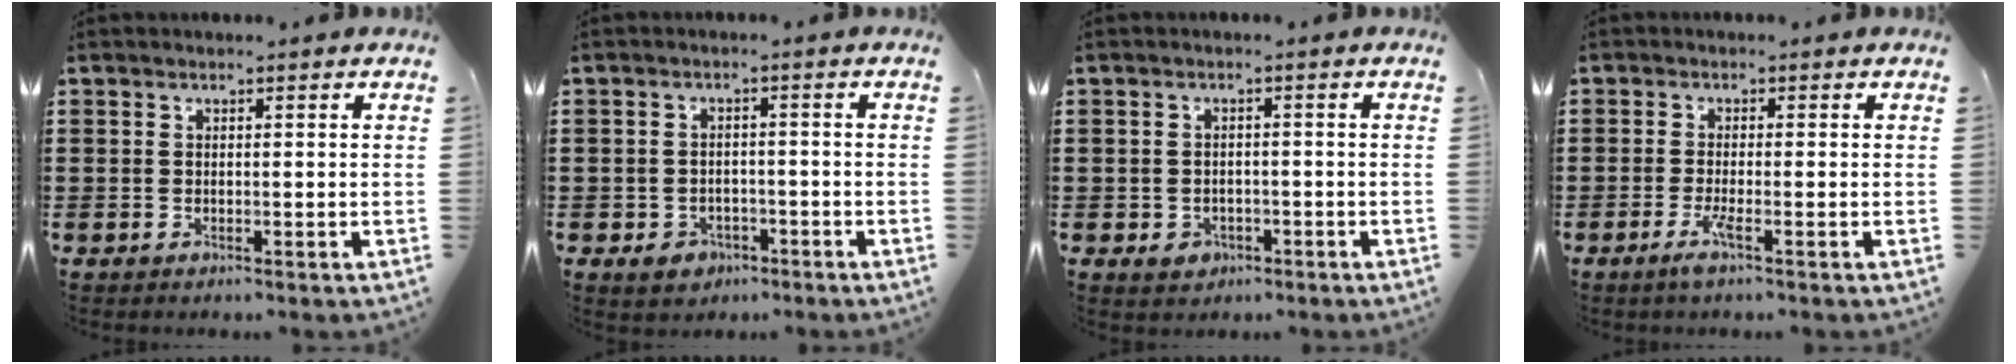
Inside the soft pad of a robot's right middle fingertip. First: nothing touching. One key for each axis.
{"total": 2.6, "fx": -1.9, "fy": 1.7, "fz": 0.6, "tx": -0.016, "ty": 0.003, "tz": -0.041}
{"total": 1.7, "fx": -1.0, "fy": 1.3, "fz": 0.5, "tx": -0.014, "ty": 0.001, "tz": -0.023}
{"total": 2.7, "fx": -1.3, "fy": 0.0, "fz": 2.3, "tx": -0.047, "ty": -0.006, "tz": -0.027}